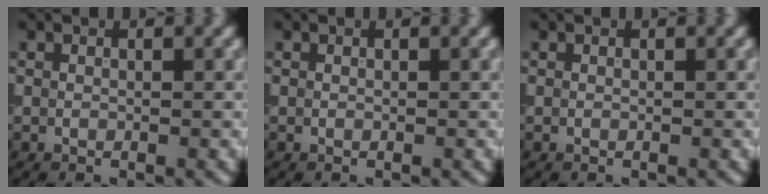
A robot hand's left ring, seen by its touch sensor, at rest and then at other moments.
{"total": 0.0}
{"total": 0.0}